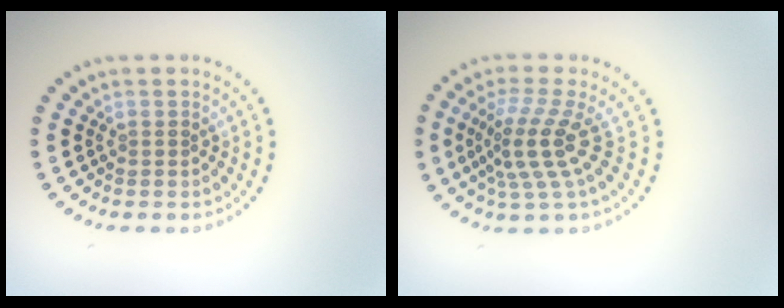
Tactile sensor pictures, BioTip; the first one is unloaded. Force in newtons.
{"total": 4.1, "press": 2.8, "slide": 2.9}